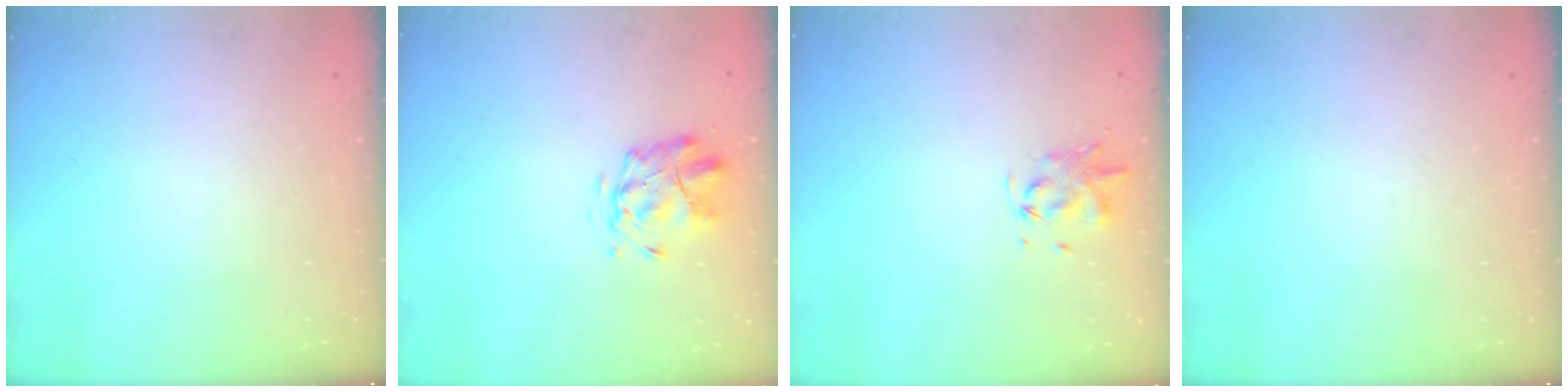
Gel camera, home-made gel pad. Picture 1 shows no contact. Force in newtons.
{"total": 2.7, "press": 2.3, "slide": 1.3}
{"total": 3.5, "press": 3.5, "slide": 0.5}
{"total": 0.0}